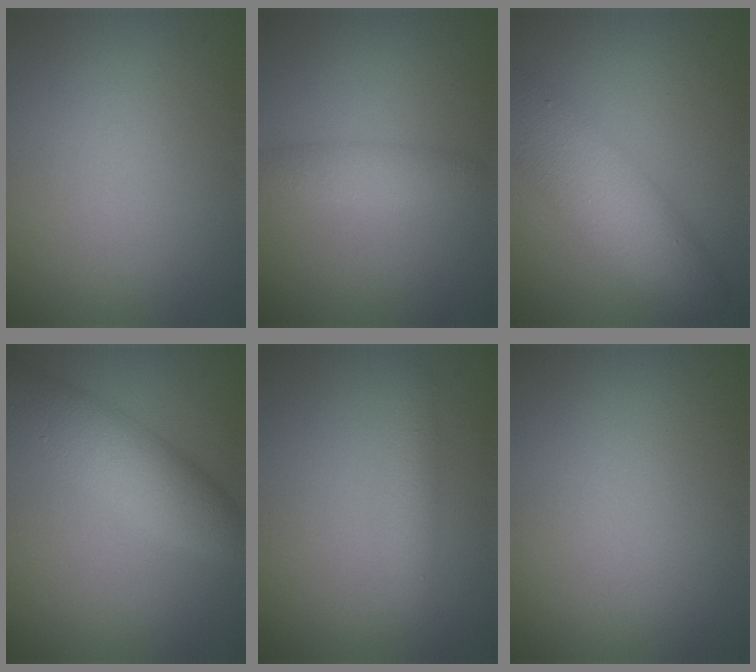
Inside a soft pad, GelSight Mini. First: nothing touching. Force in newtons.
{"total": 1.9, "press": 1.9, "slide": 0.0}
{"total": 7.0, "press": 7.0, "slide": 0.2}
{"total": 5.1, "press": 5.1, "slide": 0.1}
{"total": 1.5, "press": 1.4, "slide": 0.1}
{"total": 0.0}